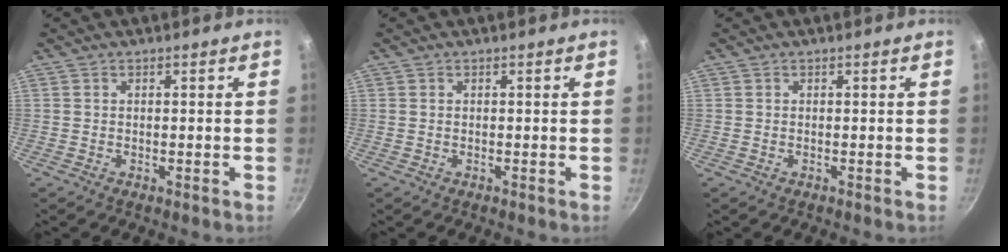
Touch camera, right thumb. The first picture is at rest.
{"total": 0.0}
{"total": 0.0}